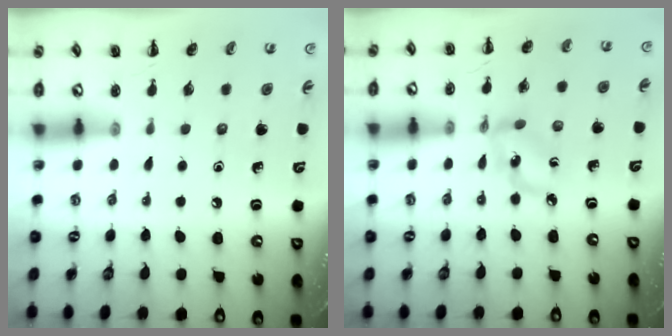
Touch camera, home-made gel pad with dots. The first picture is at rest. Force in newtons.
{"total": 5.0, "press": 4.9, "slide": 1.2}